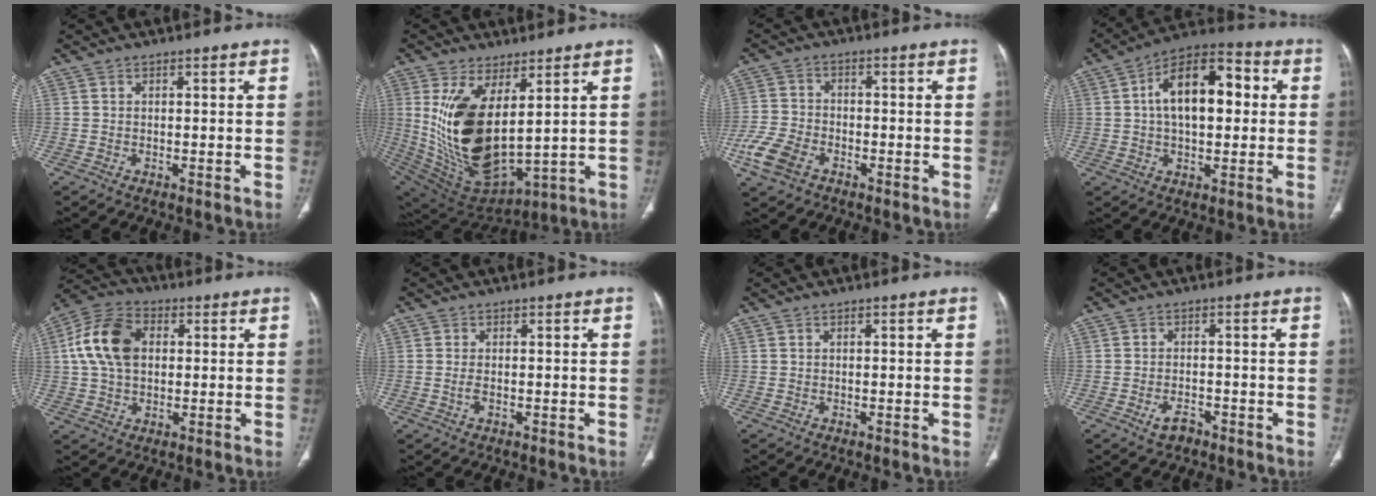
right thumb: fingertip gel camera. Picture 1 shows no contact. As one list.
[{"total": 18.9, "force": [4.3, 8.8, 16.2], "torque": [-0.310, -0.042, 0.109]}, {"total": 8.0, "force": [-4.1, 5.1, 4.6], "torque": [-0.104, 0.010, -0.079]}, {"total": 15.8, "force": [2.4, 8.6, 13.0], "torque": [-0.193, 0.030, 0.032]}, {"total": 12.6, "force": [2.1, 8.5, 9.1], "torque": [-0.170, 0.019, 0.032]}, {"total": 1.5, "force": [-0.3, 0.7, 1.3], "torque": [-0.033, -0.002, -0.005]}, {"total": 0.0}, {"total": 3.0, "force": [-1.8, 1.7, 1.6], "torque": [-0.028, 0.011, -0.026]}]